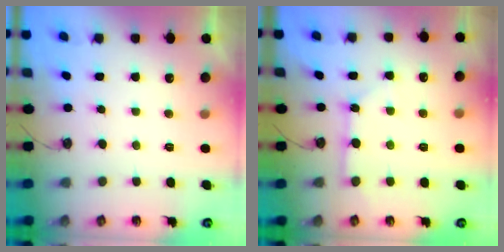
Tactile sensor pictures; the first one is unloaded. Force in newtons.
{"total": 2.7, "press": 2.7, "slide": 0.3}